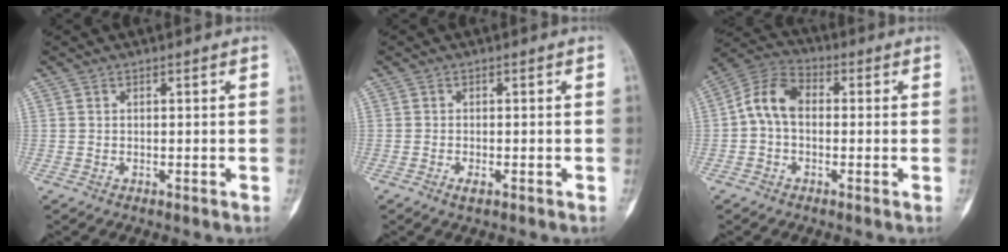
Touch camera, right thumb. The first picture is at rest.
{"total": 1.4, "force": [-0.7, 0.5, 1.1], "torque": [-0.022, 0.000, -0.015]}
{"total": 8.3, "force": [-0.2, 5.7, 6.0], "torque": [-0.104, 0.028, -0.018]}